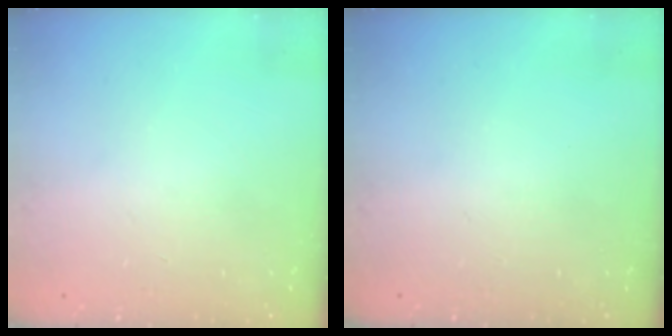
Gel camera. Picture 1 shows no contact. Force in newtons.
{"total": 0.0}